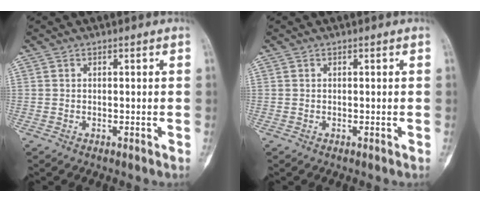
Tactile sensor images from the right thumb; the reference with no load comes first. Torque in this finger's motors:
{"motor_torque": [0.24, 0.18, 0.17, -0.13, 0.02]}